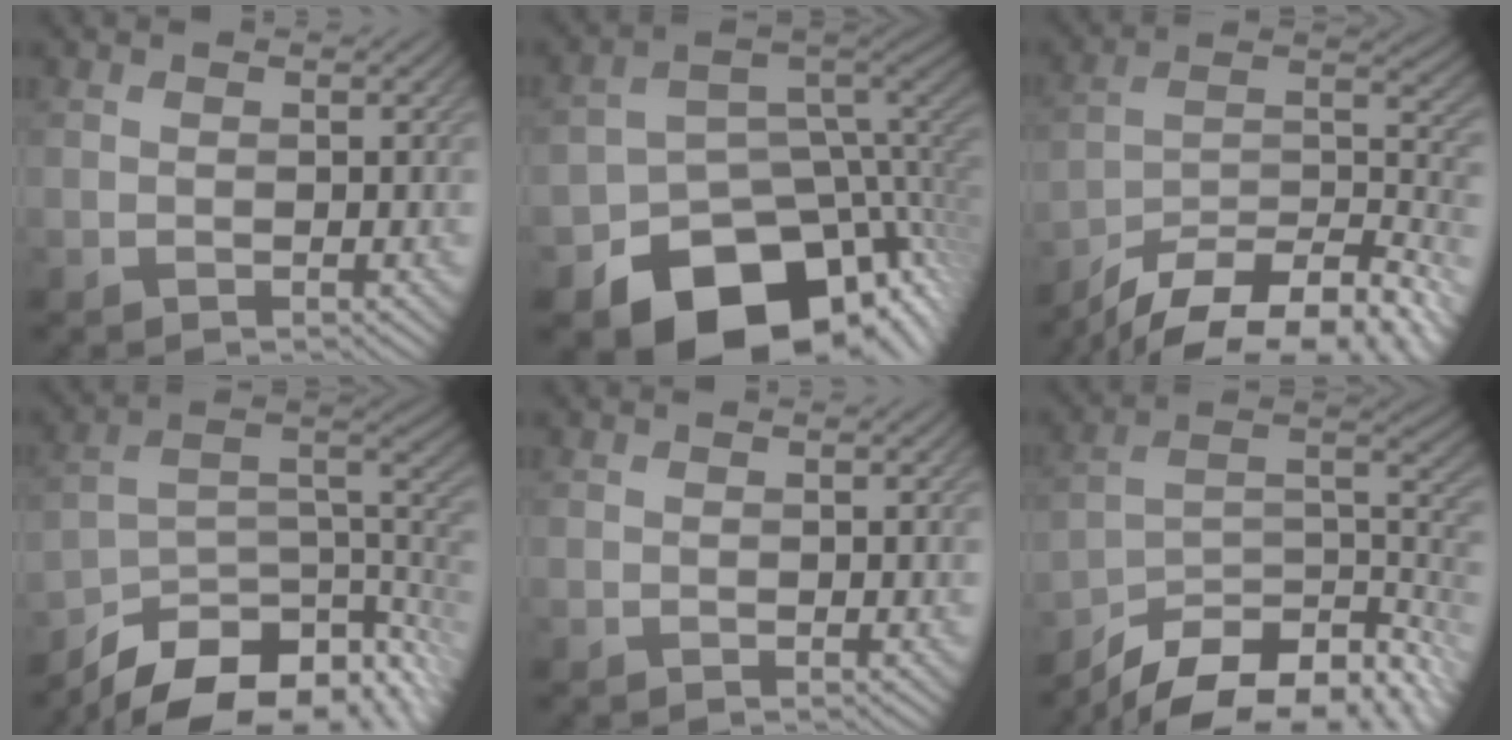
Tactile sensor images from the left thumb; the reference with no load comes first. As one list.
[{"total": 16.9, "force": [-9.6, 10.7, 8.9], "torque": [-0.148, -0.060, -0.132]}, {"total": 15.7, "force": [-12.7, 4.4, 8.1], "torque": [-0.151, -0.010, -0.198]}, {"total": 13.1, "force": [-9.0, 5.7, 7.7], "torque": [-0.150, -0.028, -0.134]}, {"total": 0.0}, {"total": 14.5, "force": [-10.7, 5.4, 8.1], "torque": [-0.162, -0.027, -0.157]}]